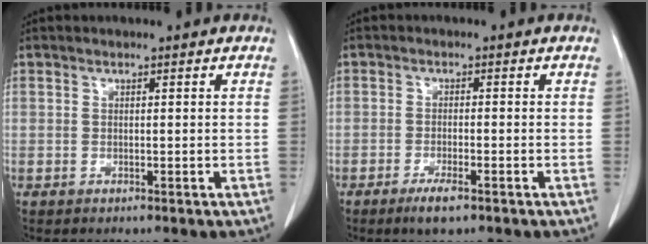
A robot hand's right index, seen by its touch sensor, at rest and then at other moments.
{"total": 3.3, "force": [-2.1, 0.6, 2.5], "torque": [-0.049, -0.004, -0.035]}